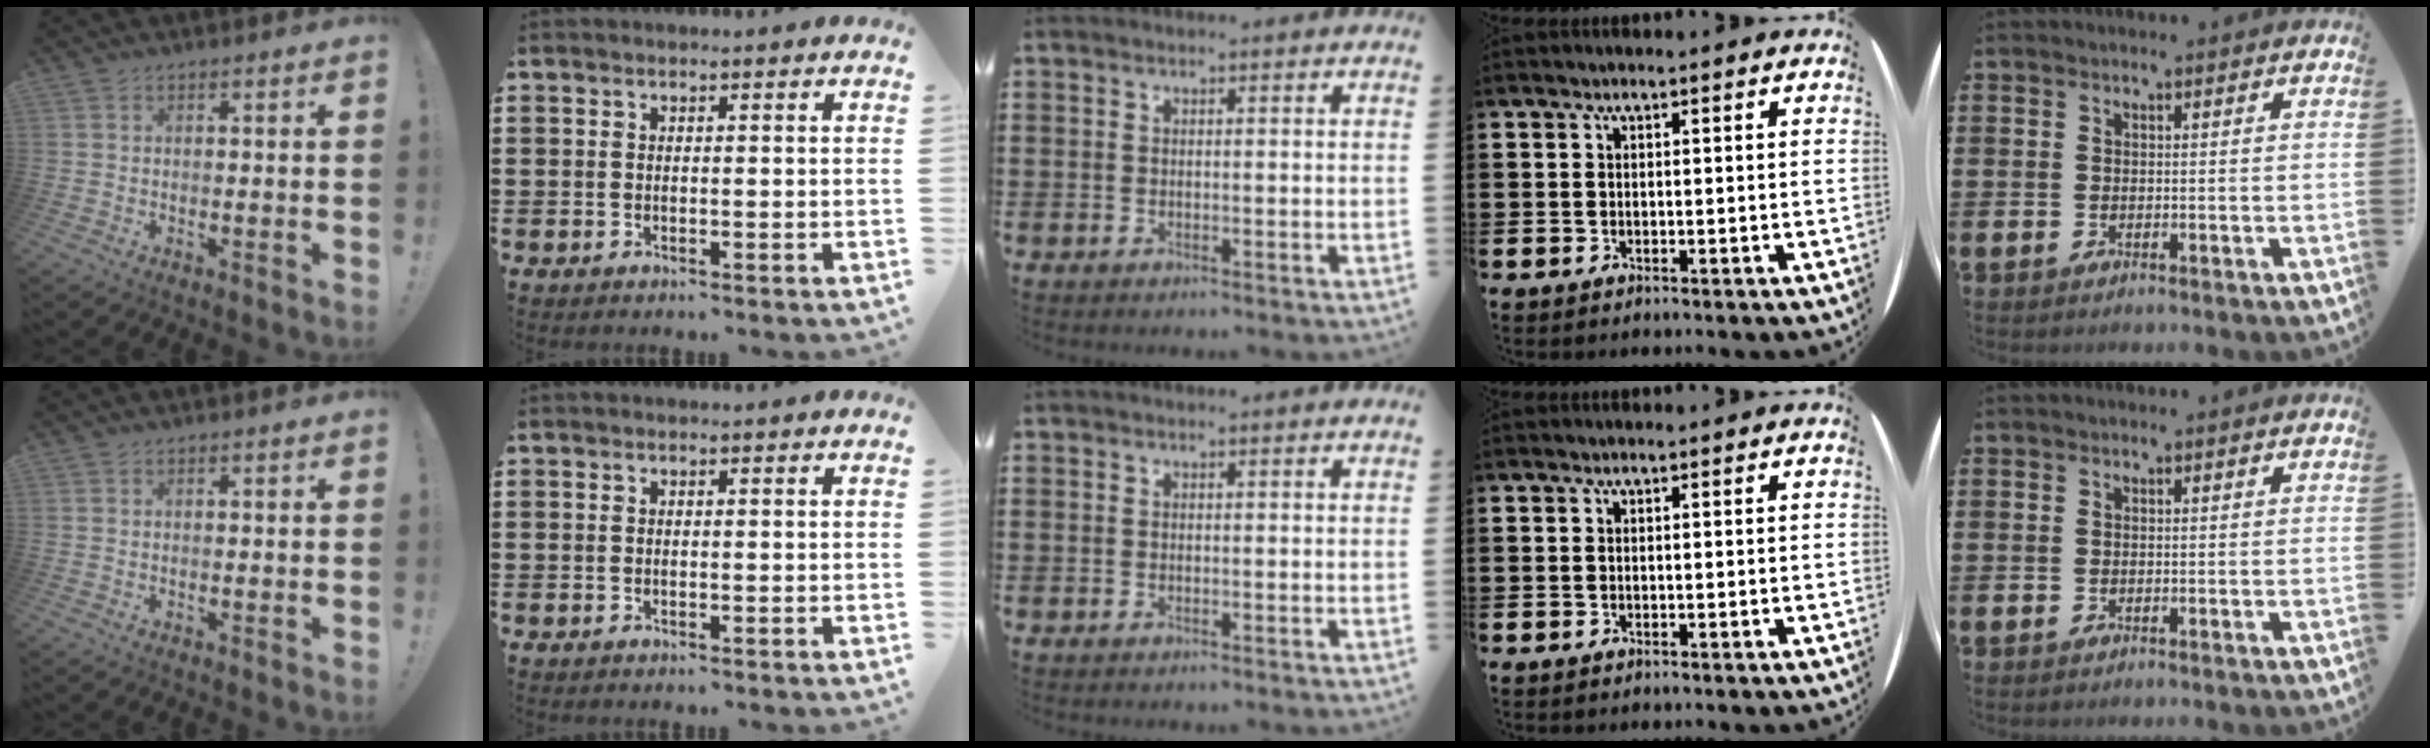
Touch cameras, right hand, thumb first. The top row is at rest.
{}